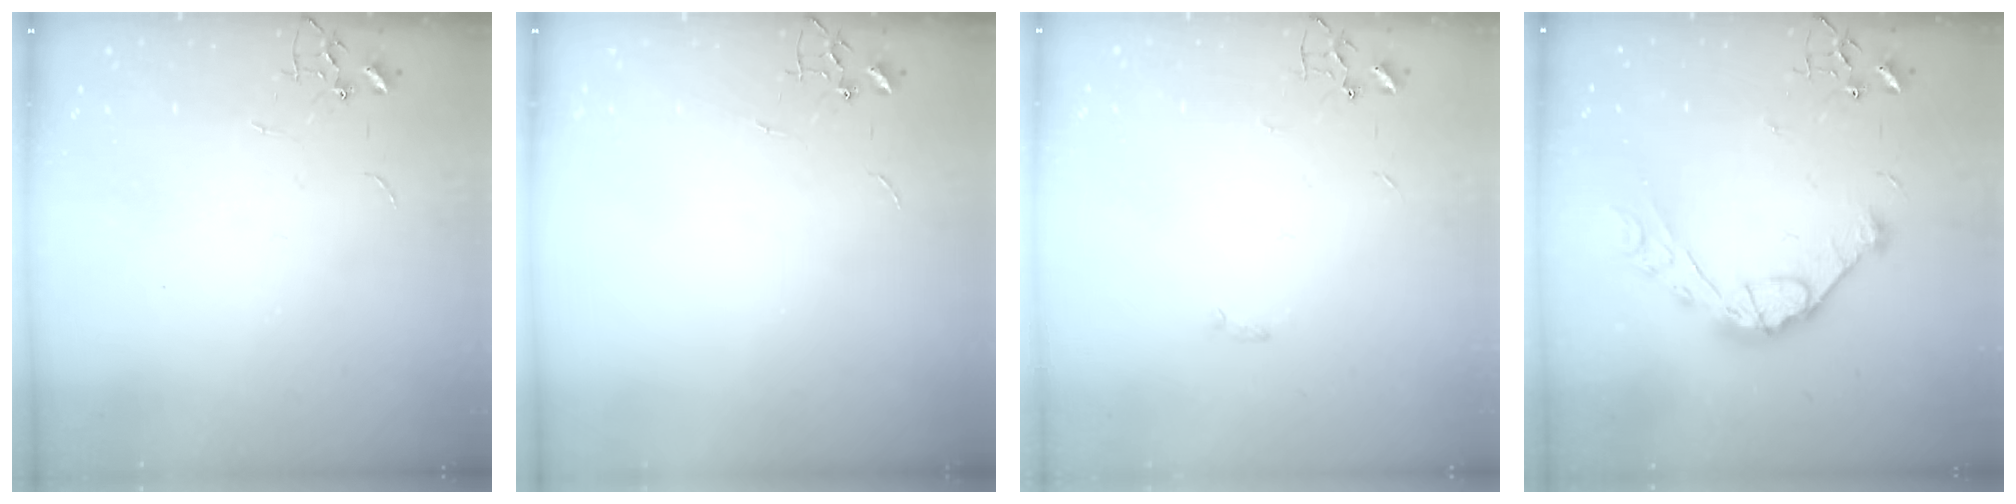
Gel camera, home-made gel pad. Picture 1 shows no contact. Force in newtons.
{"total": 0.0}
{"total": 1.1, "press": 1.0, "slide": 0.3}
{"total": 12.9, "press": 12.9, "slide": 1.0}